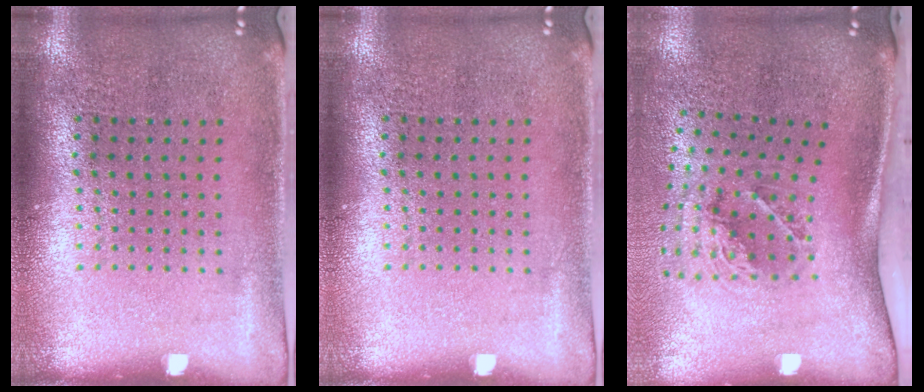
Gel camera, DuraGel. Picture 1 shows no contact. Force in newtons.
{"total": 0.0}
{"total": 2.1, "press": 1.3, "slide": 1.6}